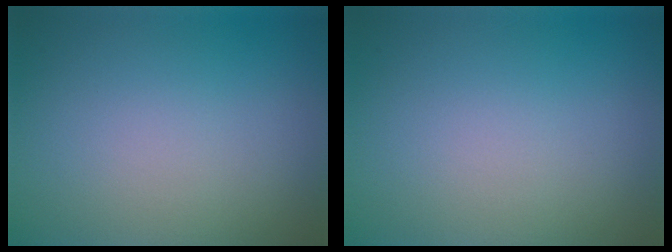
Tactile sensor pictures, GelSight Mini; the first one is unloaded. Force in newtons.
{"total": 0.0}